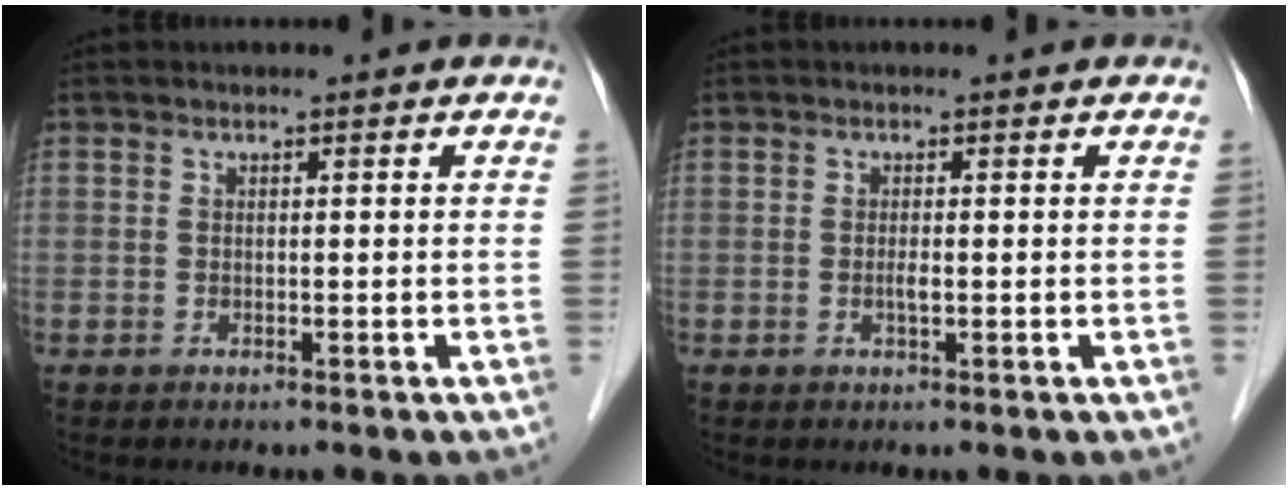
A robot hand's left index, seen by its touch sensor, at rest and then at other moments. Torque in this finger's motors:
{"motor_torque": [0.35, 0.24, 0.02, 0.00]}